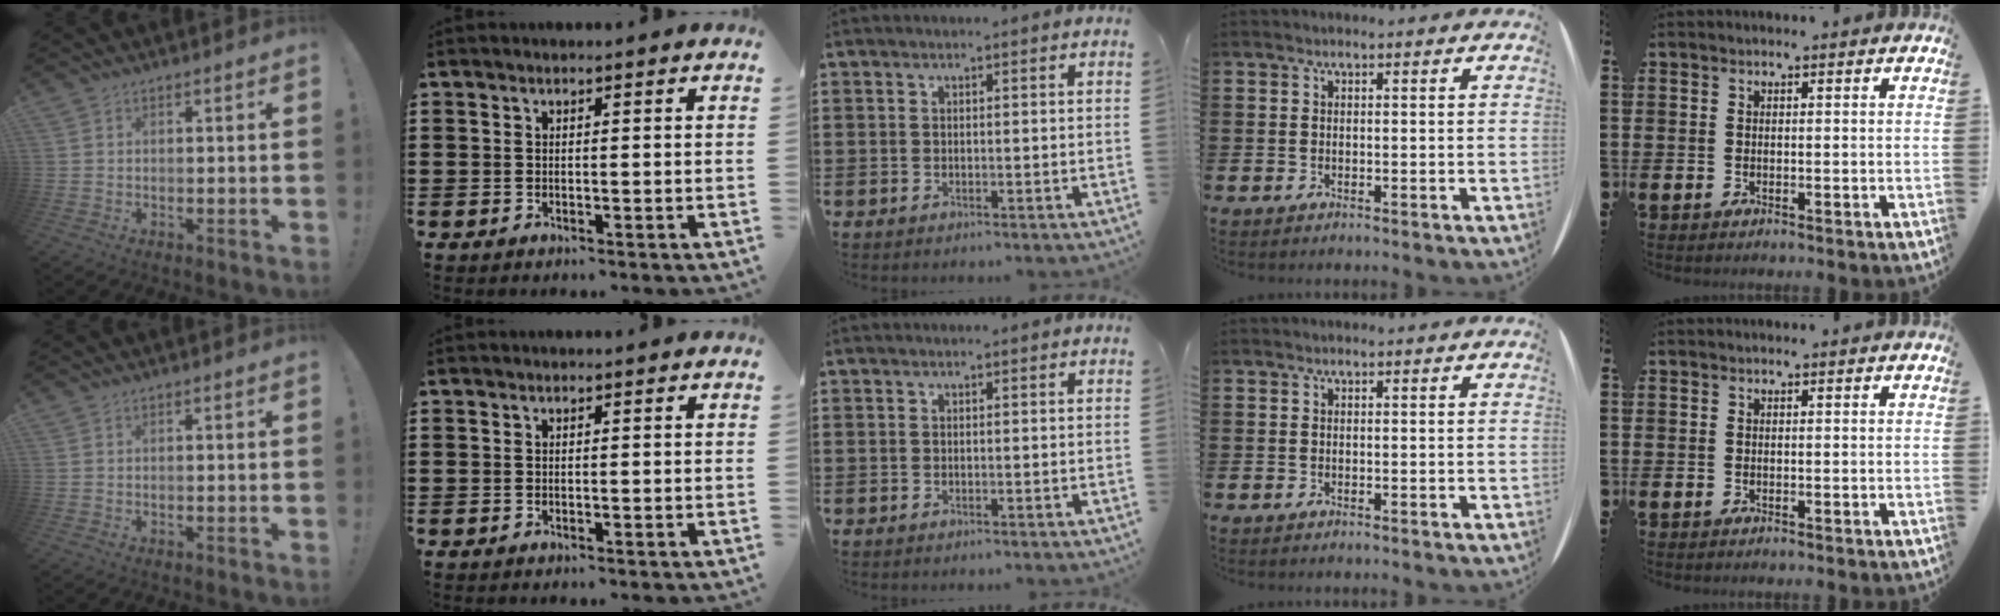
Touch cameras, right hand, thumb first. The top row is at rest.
{}